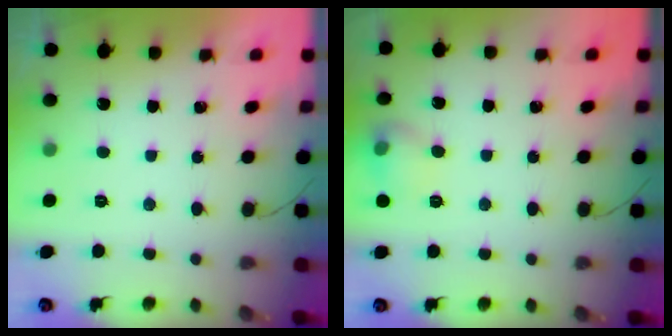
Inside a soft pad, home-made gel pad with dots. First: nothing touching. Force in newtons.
{"total": 7.6, "press": 7.6, "slide": 1.0}